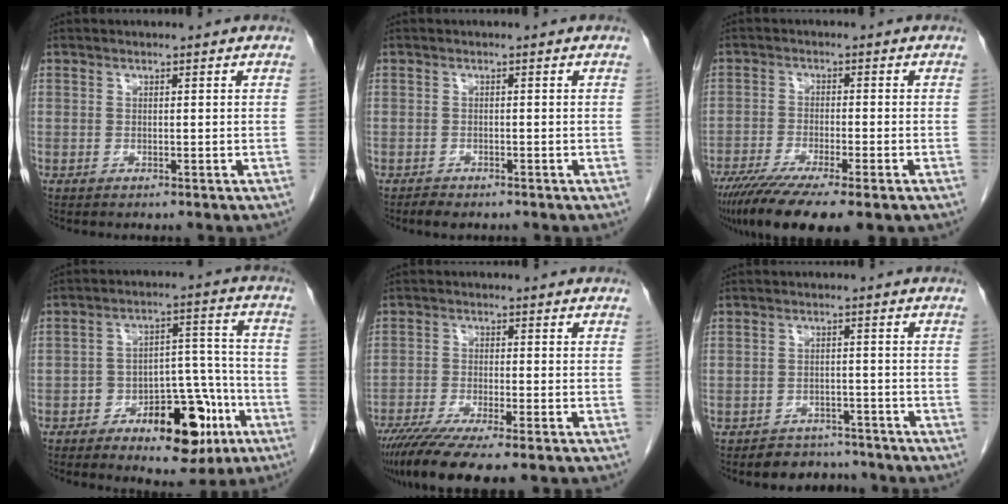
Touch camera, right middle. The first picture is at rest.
{"total": 1.6, "force": [-1.3, 0.6, 0.6], "torque": [-0.016, -0.002, -0.019]}
{"total": 12.6, "force": [-8.8, 1.5, 8.9], "torque": [-0.153, -0.030, -0.141]}
{"total": 13.9, "force": [-7.0, 5.9, 10.4], "torque": [-0.130, 0.026, -0.097]}
{"total": 10.4, "force": [-7.7, 0.7, 7.0], "torque": [-0.114, -0.022, -0.125]}
{"total": 4.2, "force": [-3.7, 2.0, -0.4], "torque": [0.012, 0.008, -0.055]}